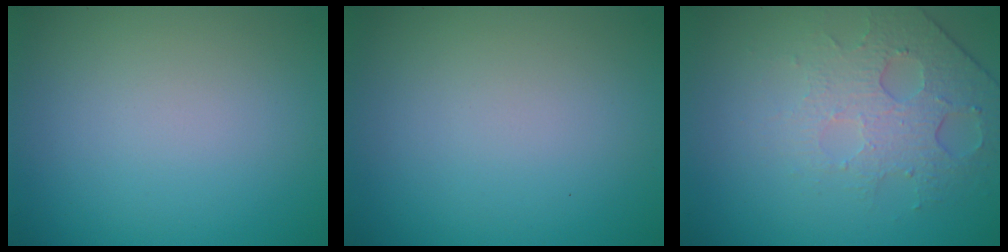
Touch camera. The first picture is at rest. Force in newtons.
{"total": 0.0}
{"total": 4.8, "press": 3.2, "slide": 3.6}